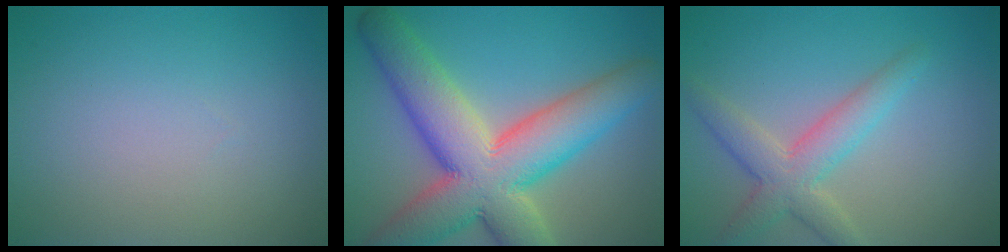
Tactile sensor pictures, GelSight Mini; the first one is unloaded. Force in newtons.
{"total": 12.3, "press": 12.3, "slide": 1.0}
{"total": 4.1, "press": 4.1, "slide": 0.2}